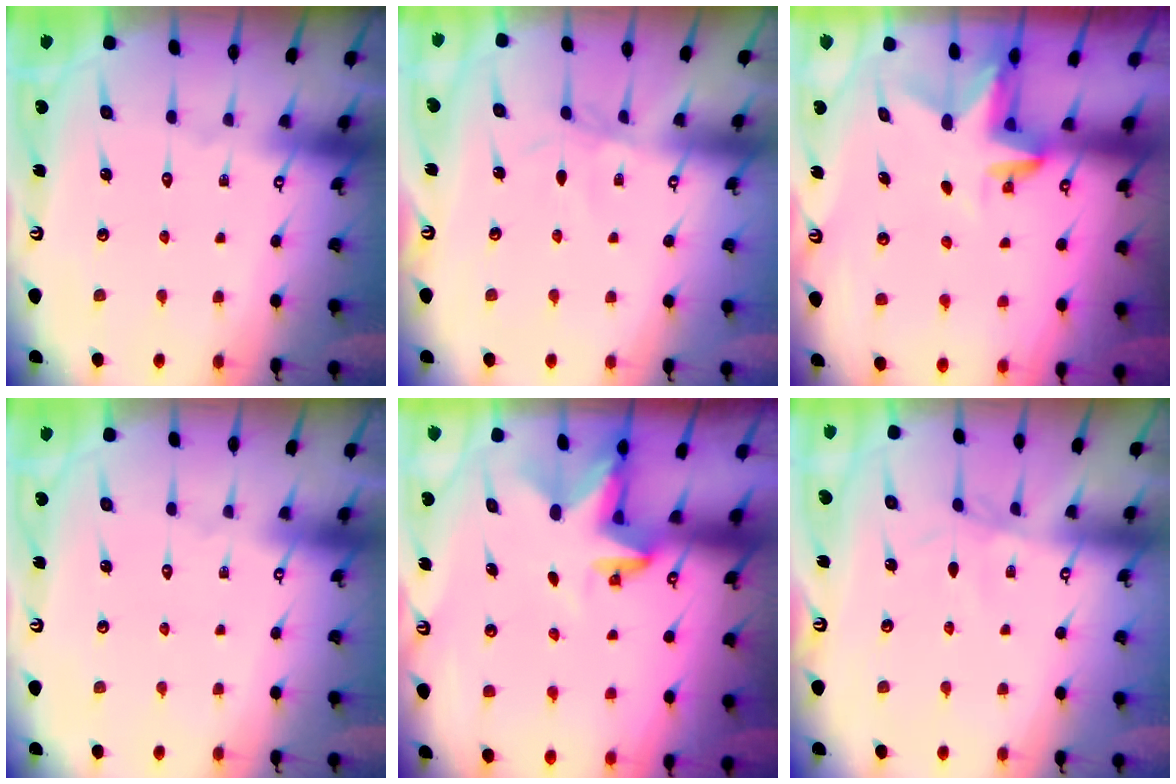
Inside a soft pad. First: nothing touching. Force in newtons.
{"total": 1.7, "press": 1.6, "slide": 0.3}
{"total": 3.0, "press": 3.0, "slide": 0.2}
{"total": 0.0}
{"total": 2.9, "press": 2.9, "slide": 0.2}
{"total": 1.7, "press": 1.7, "slide": 0.2}